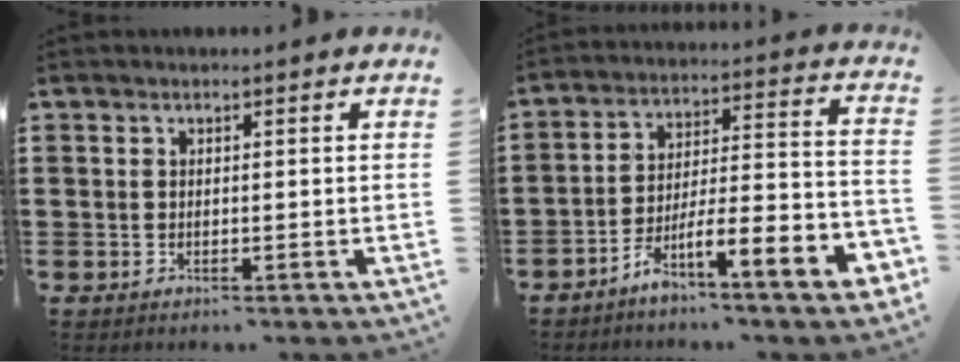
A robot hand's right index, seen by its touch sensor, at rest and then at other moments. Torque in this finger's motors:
{"motor_torque": [0.38, -0.27, 0.31, 0.08]}